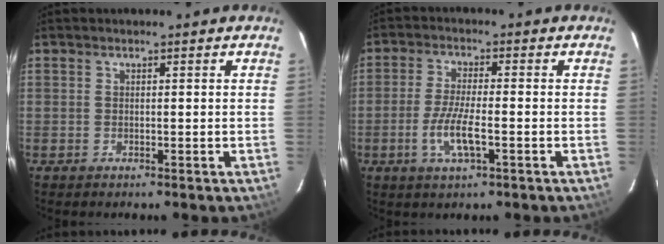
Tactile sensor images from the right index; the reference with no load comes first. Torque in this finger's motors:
{"motor_torque": [0.79, -0.34, 0.40, 0.13]}